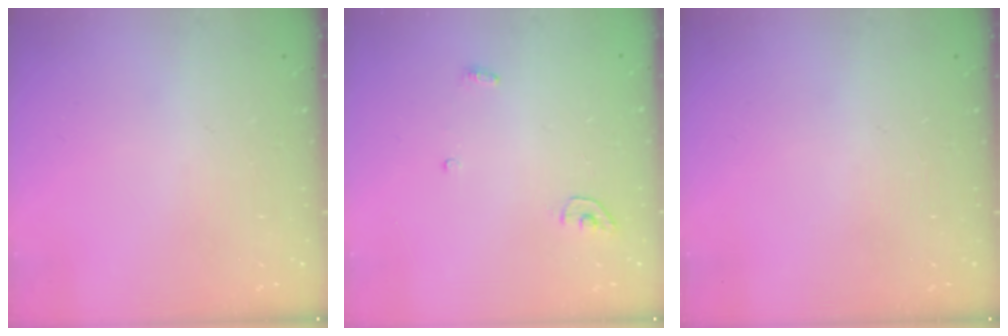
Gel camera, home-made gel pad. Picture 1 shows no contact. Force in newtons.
{"total": 3.4, "press": 3.4, "slide": 0.3}
{"total": 0.0}